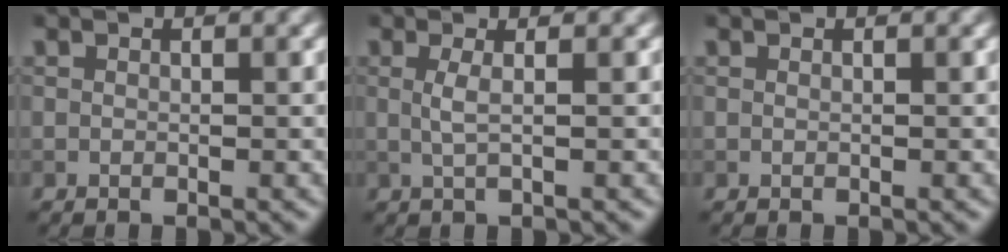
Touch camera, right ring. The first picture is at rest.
{"total": 1.9, "force": [0.2, 0.5, 1.8], "torque": [-0.033, 0.002, -0.001]}
{"total": 0.0}